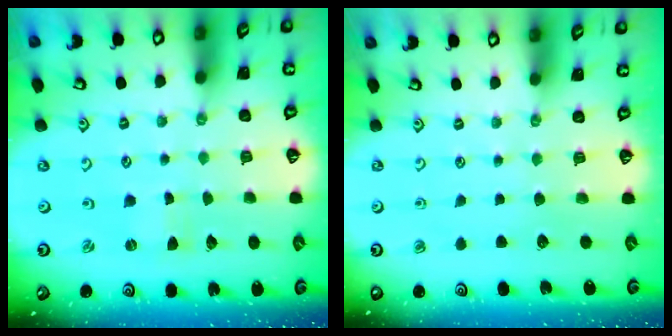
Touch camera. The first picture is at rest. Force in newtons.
{"total": 0.0}